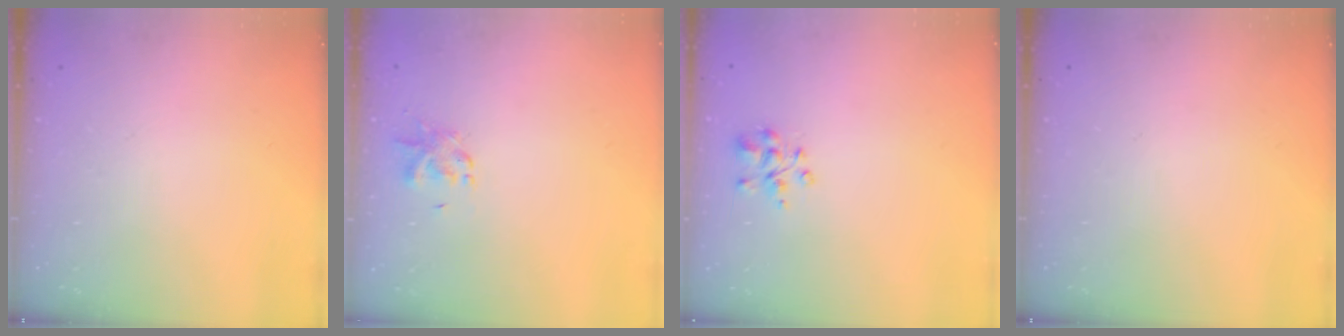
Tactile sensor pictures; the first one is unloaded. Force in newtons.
{"total": 1.0, "press": 0.9, "slide": 0.3}
{"total": 3.8, "press": 3.8, "slide": 0.2}
{"total": 0.0}